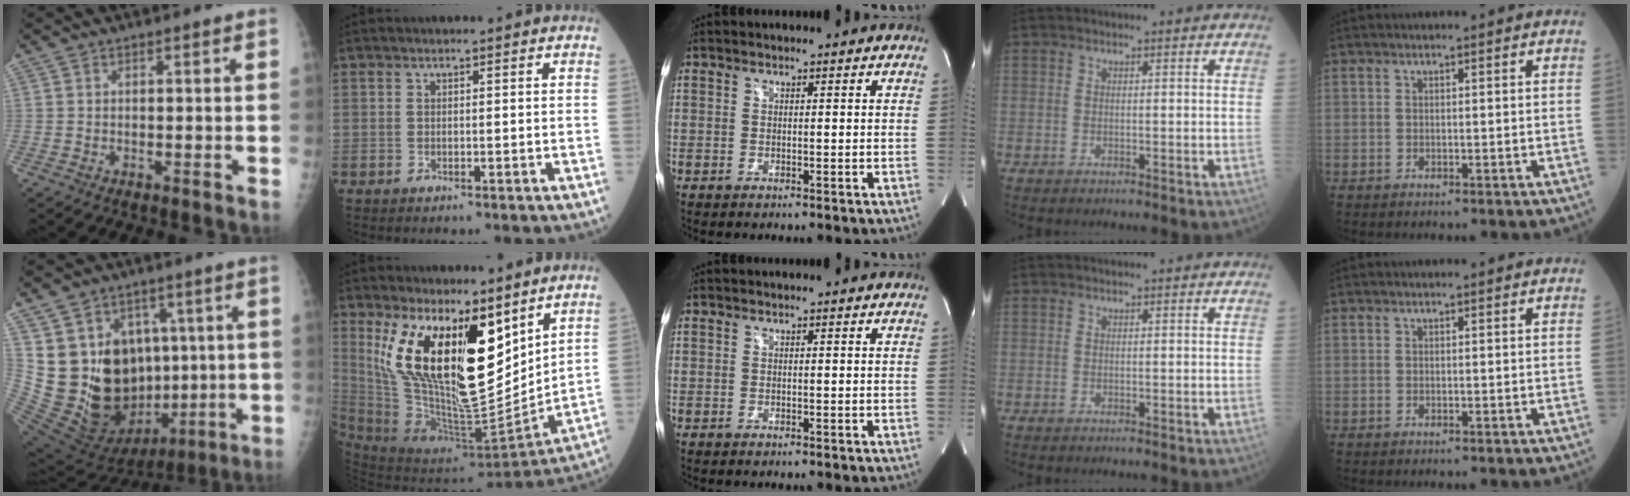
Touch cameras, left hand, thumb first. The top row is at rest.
{"thumb": {"total": 26.2, "force": [1.8, 19.0, 18.0], "torque": [-0.302, 0.004, 0.070]}, "index": {"total": 20.4, "force": [9.7, 6.4, 16.7], "torque": [-0.313, -0.021, 0.188]}}